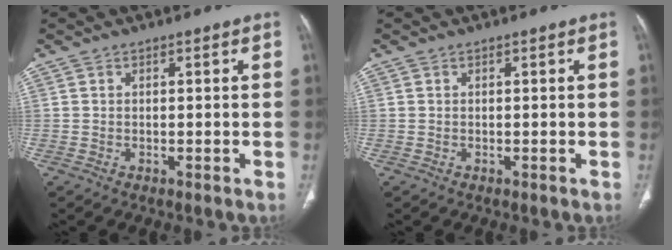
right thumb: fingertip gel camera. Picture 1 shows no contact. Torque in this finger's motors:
{"motor_torque": [-0.18, 0.18, -0.01, 0.00, 0.01]}